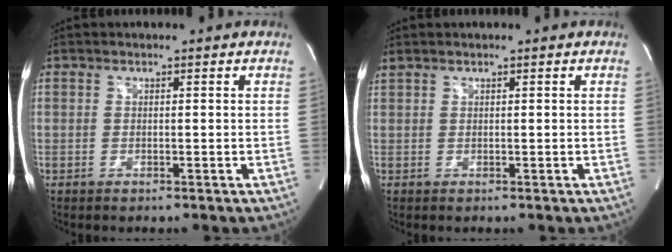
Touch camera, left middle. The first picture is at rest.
{"total": 0.8, "force": [0.7, -0.2, 0.4], "torque": [-0.026, 0.021, 0.026]}